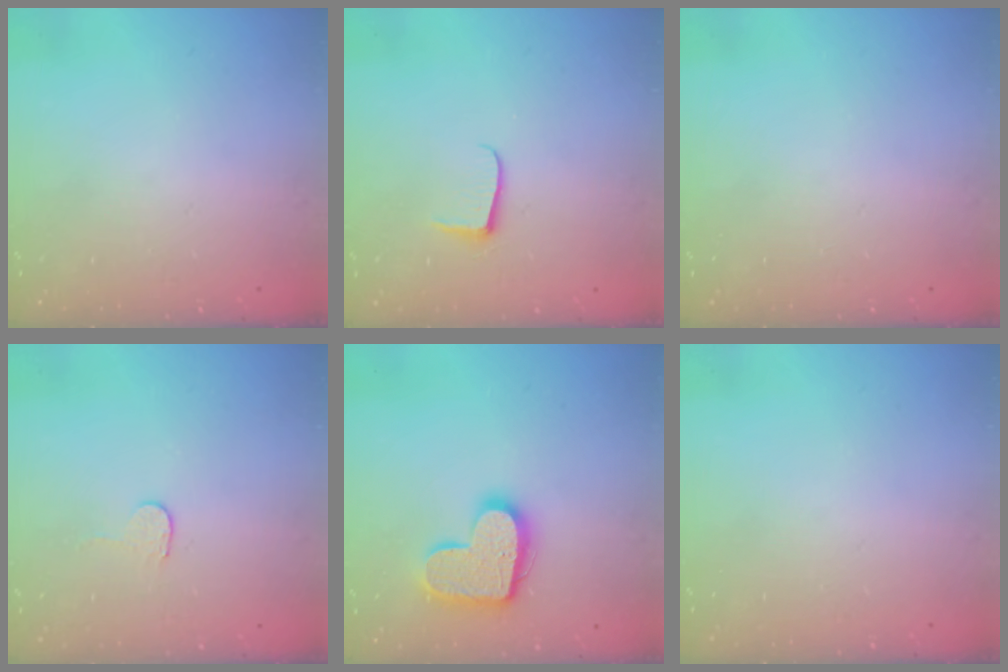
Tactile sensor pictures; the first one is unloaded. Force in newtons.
{"total": 4.9, "press": 4.8, "slide": 0.6}
{"total": 0.0}
{"total": 2.3, "press": 2.3, "slide": 0.2}
{"total": 14.9, "press": 14.9, "slide": 1.0}
{"total": 0.0}